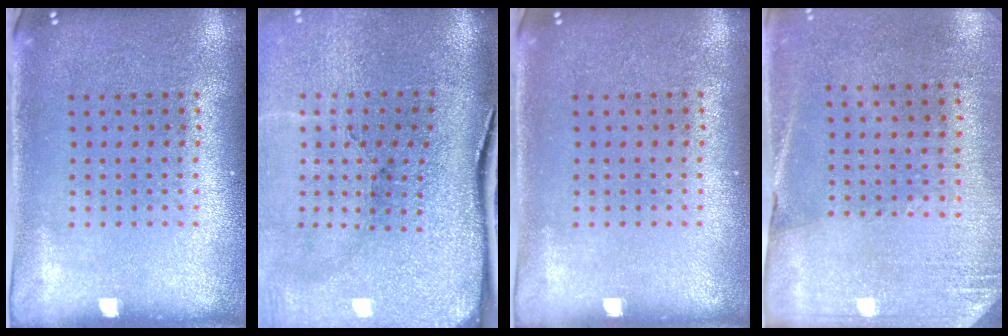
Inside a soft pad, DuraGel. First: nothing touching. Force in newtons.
{"total": 4.8, "press": 3.9, "slide": 2.9}
{"total": 0.0}
{"total": 2.6, "press": 2.3, "slide": 1.3}